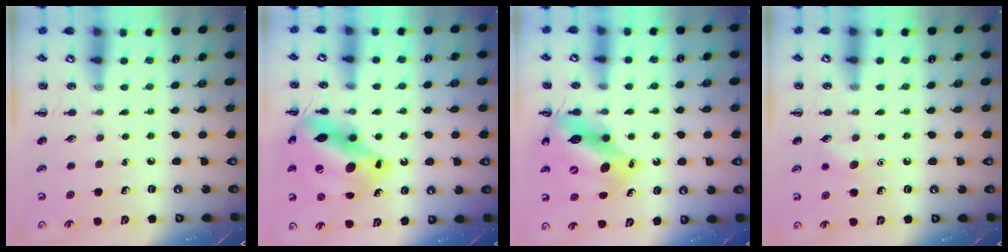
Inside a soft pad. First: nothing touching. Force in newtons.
{"total": 17.6, "press": 17.5, "slide": 2.3}
{"total": 13.4, "press": 12.8, "slide": 3.8}
{"total": 6.3, "press": 6.0, "slide": 1.9}